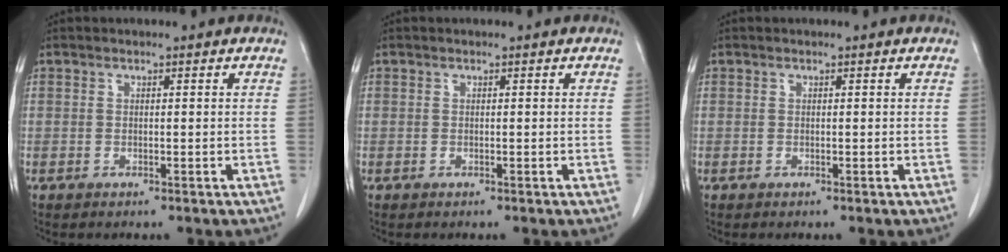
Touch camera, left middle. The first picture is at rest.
{"total": 0.0}
{"total": 0.0}